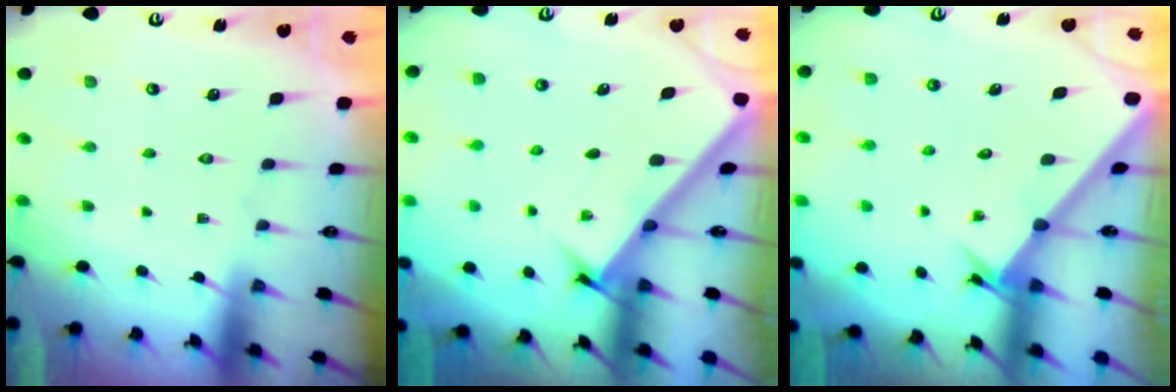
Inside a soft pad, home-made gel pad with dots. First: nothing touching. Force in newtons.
{"total": 2.5, "press": 2.5, "slide": 0.3}
{"total": 2.0, "press": 2.0, "slide": 0.2}